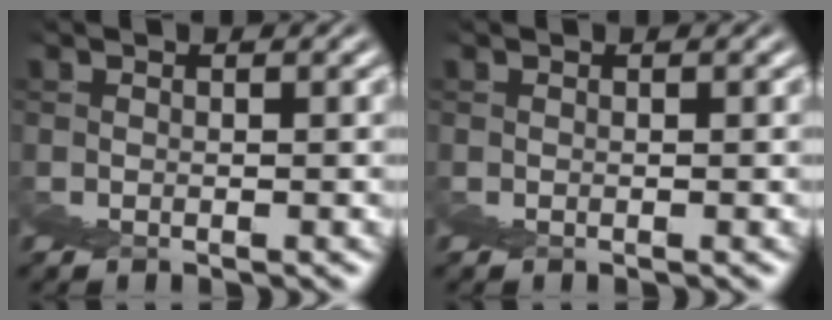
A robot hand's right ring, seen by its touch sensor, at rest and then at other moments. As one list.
[{"total": 0.0}]